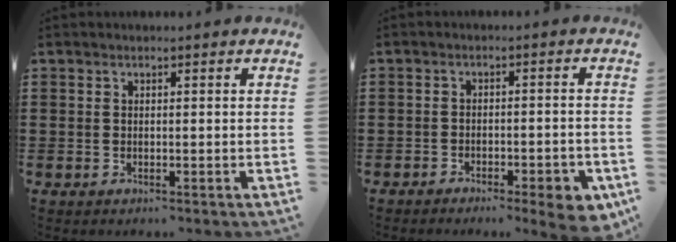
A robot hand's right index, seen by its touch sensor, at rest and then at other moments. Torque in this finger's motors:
{"motor_torque": [-0.31, 0.16, -0.10, -0.08]}